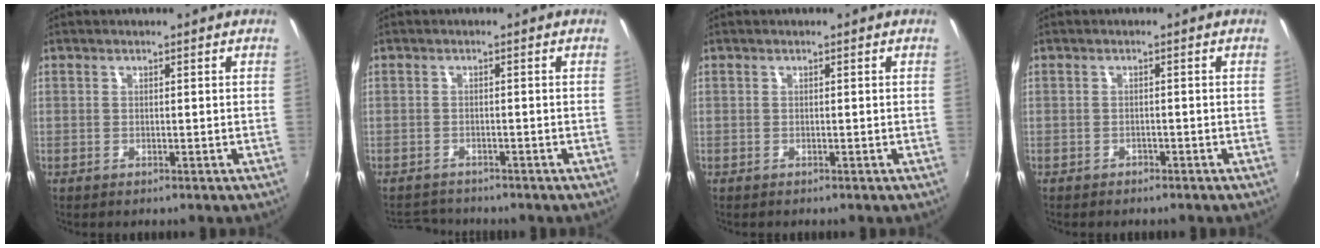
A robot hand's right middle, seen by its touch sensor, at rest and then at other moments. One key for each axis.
{"total": 4.0, "fx": -3.9, "fy": 1.0, "fz": 0.5, "tx": -0.023, "ty": -0.001, "tz": -0.065}
{"total": 0.0}
{"total": 1.7, "fx": -1.5, "fy": 0.8, "fz": 0.4, "tx": -0.011, "ty": -0.004, "tz": -0.020}